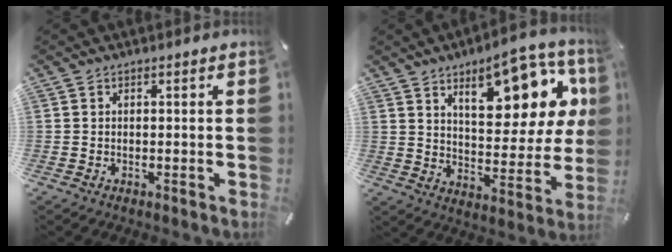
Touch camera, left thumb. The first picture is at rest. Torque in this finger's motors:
{"motor_torque": [2.40, 2.60, 1.17, 0.11, 0.21]}